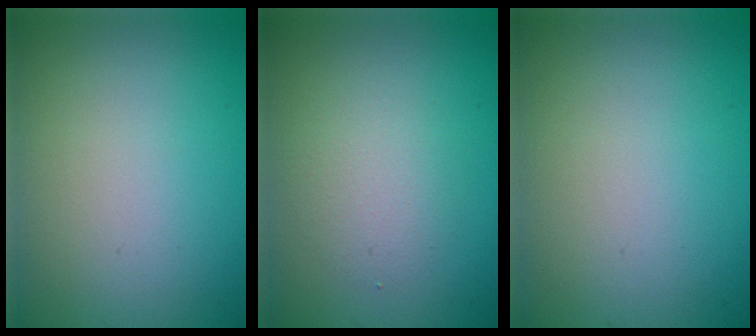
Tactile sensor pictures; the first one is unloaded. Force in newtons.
{"total": 2.3, "press": 2.3, "slide": 0.2}
{"total": 0.0}